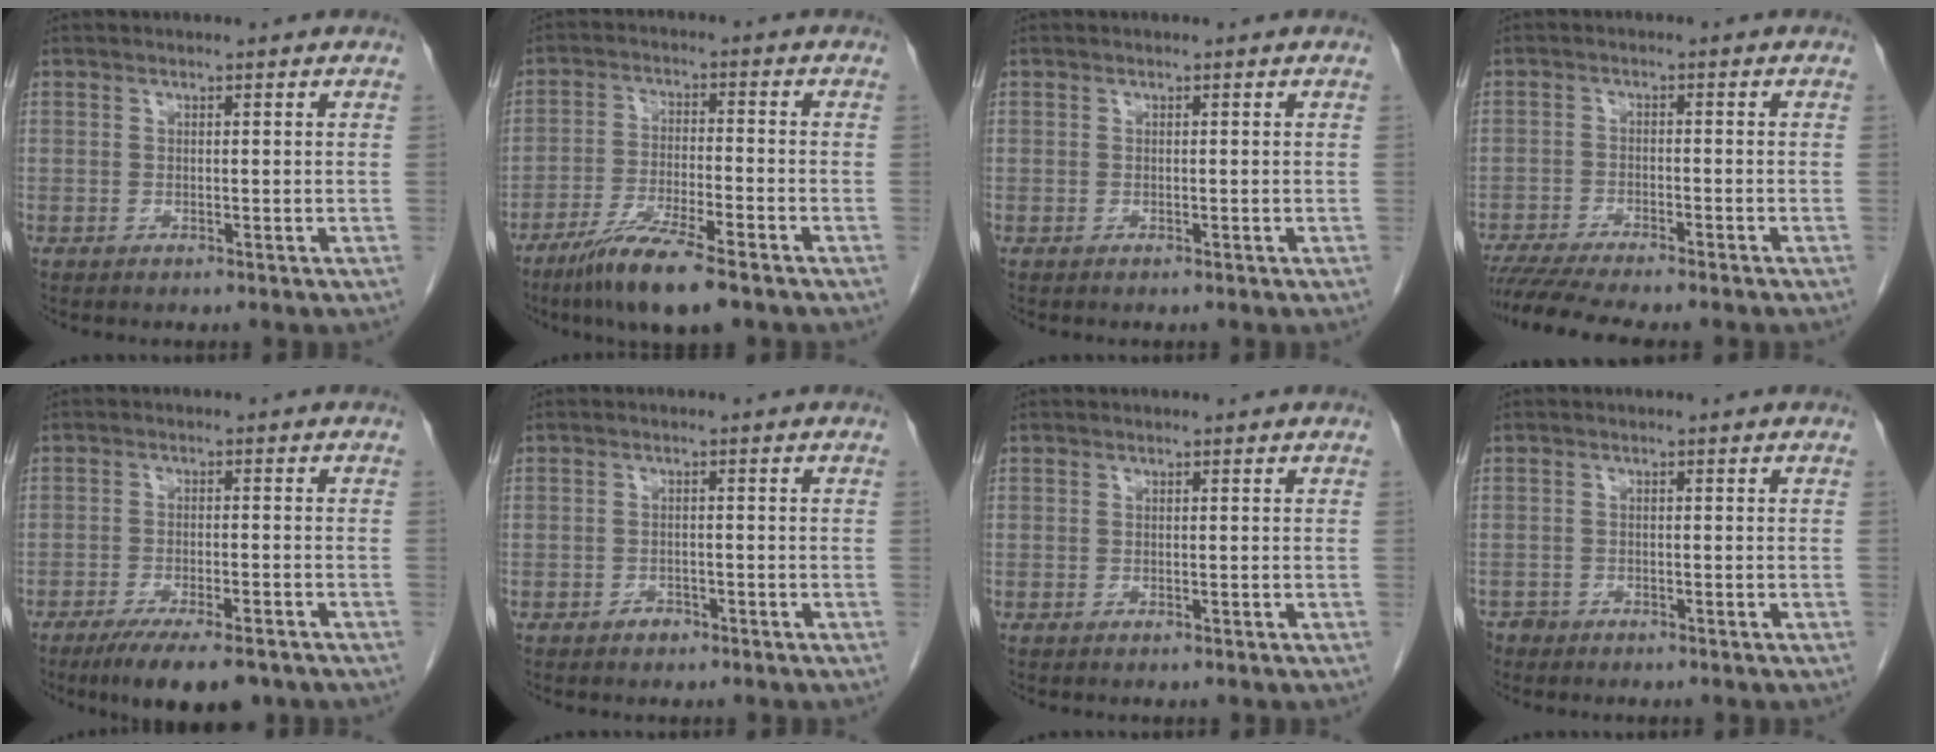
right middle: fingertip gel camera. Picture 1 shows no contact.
{"total": 10.1, "force": [-7.2, 0.9, 7.0], "torque": [-0.131, -0.026, -0.128]}
{"total": 0.0}
{"total": 10.9, "force": [-9.4, 1.0, 5.4], "torque": [-0.078, -0.013, -0.143]}
{"total": 10.2, "force": [-7.7, 2.4, 6.3], "torque": [-0.091, -0.014, -0.116]}
{"total": 1.4, "force": [-1.0, 0.8, 0.4], "torque": [-0.006, 0.004, -0.016]}
{"total": 0.0}
{"total": 1.7, "force": [-1.4, 1.0, -0.2], "torque": [0.000, 0.002, -0.026]}